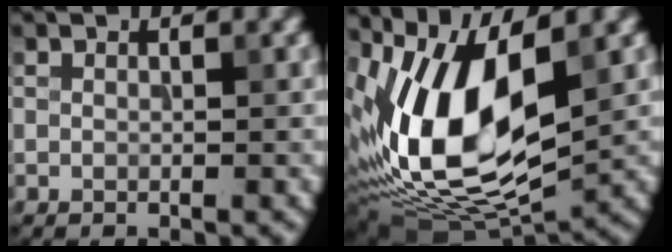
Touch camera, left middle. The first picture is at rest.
{"total": 13.0, "force": [2.0, 6.6, 11.0], "torque": [-0.211, -0.006, 0.032]}